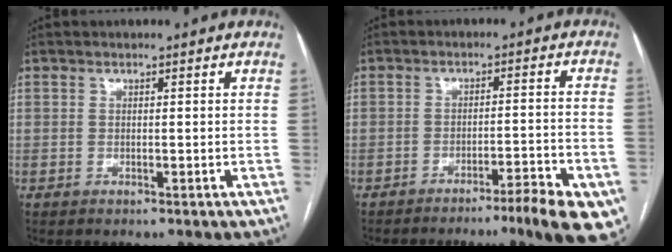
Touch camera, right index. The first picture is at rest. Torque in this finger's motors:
{"motor_torque": [0.93, -1.10, -0.01, -0.01]}